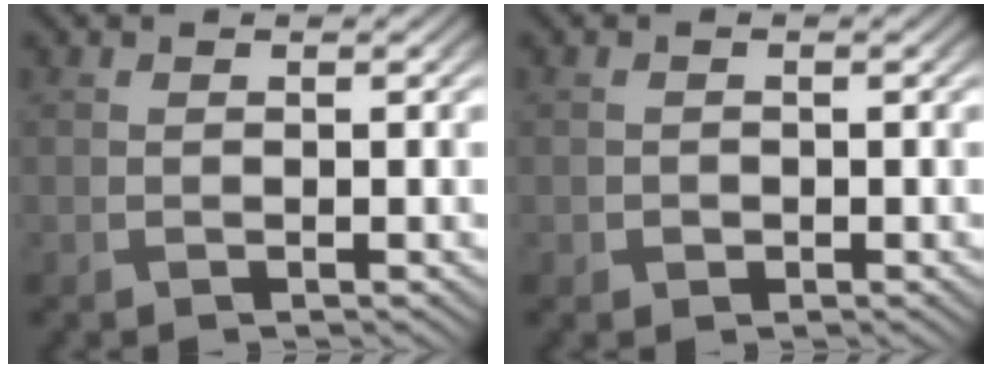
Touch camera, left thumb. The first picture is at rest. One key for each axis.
{"total": 0.8, "fx": -0.3, "fy": 0.7, "fz": 0.2, "tx": -0.001, "ty": -0.003, "tz": -0.007}